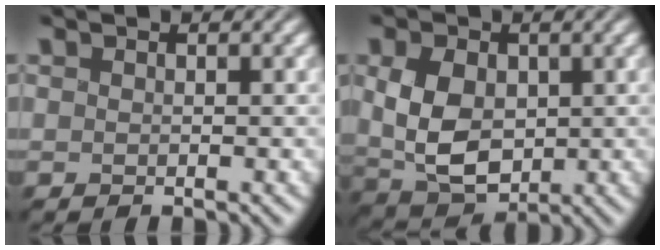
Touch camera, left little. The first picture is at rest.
{"total": 6.7, "force": [0.0, 4.6, 5.0], "torque": [-0.104, -0.006, -0.003]}